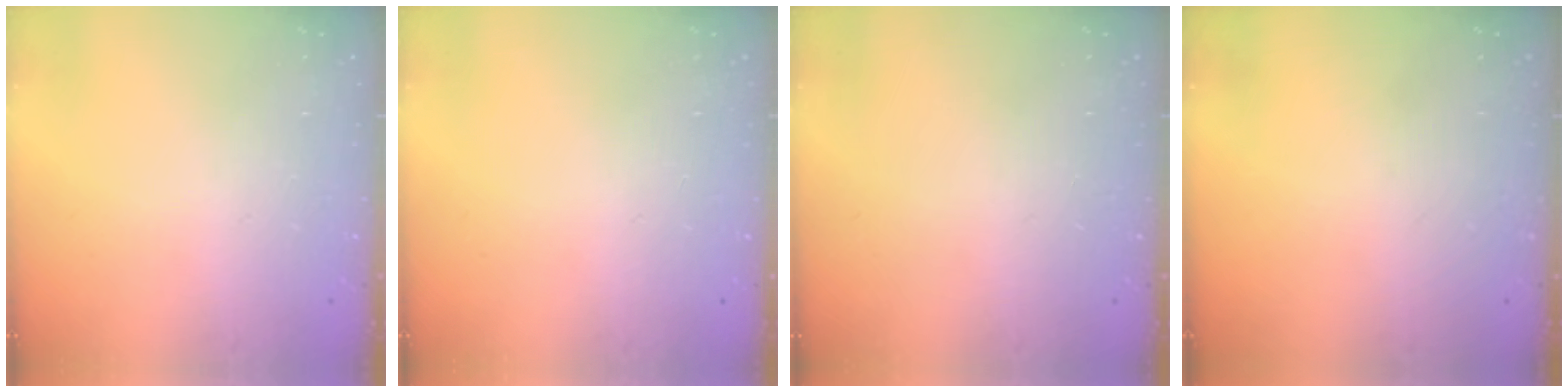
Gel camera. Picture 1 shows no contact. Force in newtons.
{"total": 0.0}
{"total": 0.0}
{"total": 0.0}